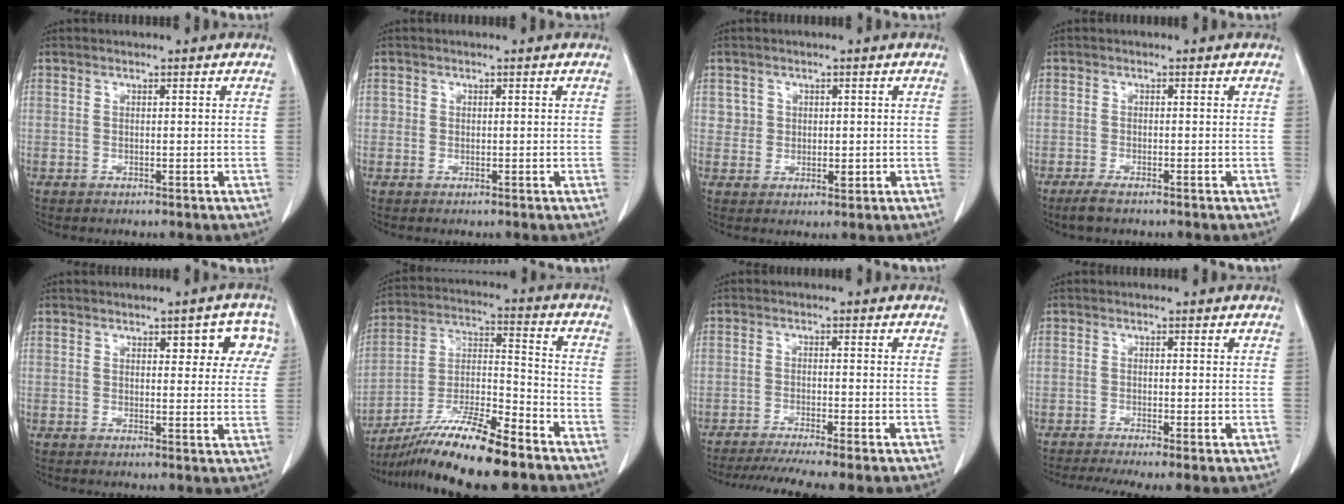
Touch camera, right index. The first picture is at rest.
{"total": 0.7, "force": [-0.1, 0.7, 0.1], "torque": [0.007, 0.004, -0.004]}
{"total": 2.6, "force": [0.5, 2.5, 0.7], "torque": [-0.005, -0.002, 0.009]}
{"total": 2.4, "force": [-1.9, 0.2, 1.4], "torque": [-0.033, -0.006, -0.035]}
{"total": 6.3, "force": [2.9, 2.6, 4.9], "torque": [-0.038, 0.014, 0.029]}
{"total": 15.8, "force": [-12.1, 1.0, 10.0], "torque": [-0.195, -0.018, -0.217]}
{"total": 9.9, "force": [-8.4, -0.8, 5.2], "torque": [-0.065, -0.019, -0.130]}
{"total": 6.1, "force": [-4.7, 0.2, 3.9], "torque": [-0.059, -0.010, -0.077]}